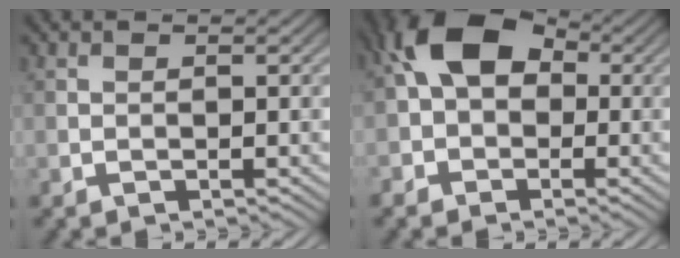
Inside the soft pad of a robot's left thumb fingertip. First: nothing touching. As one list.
[{"total": 9.2, "force": [0.4, 6.8, 6.2], "torque": [-0.126, 0.014, -0.016]}]